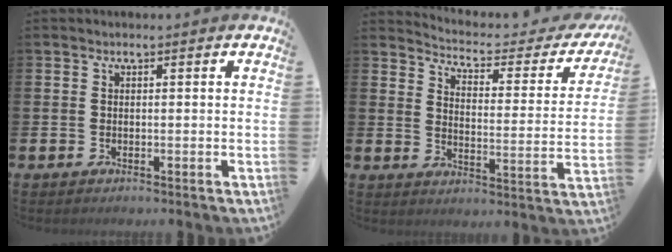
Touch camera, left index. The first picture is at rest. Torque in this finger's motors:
{"motor_torque": [0.90, -1.24, 0.16, 0.00]}